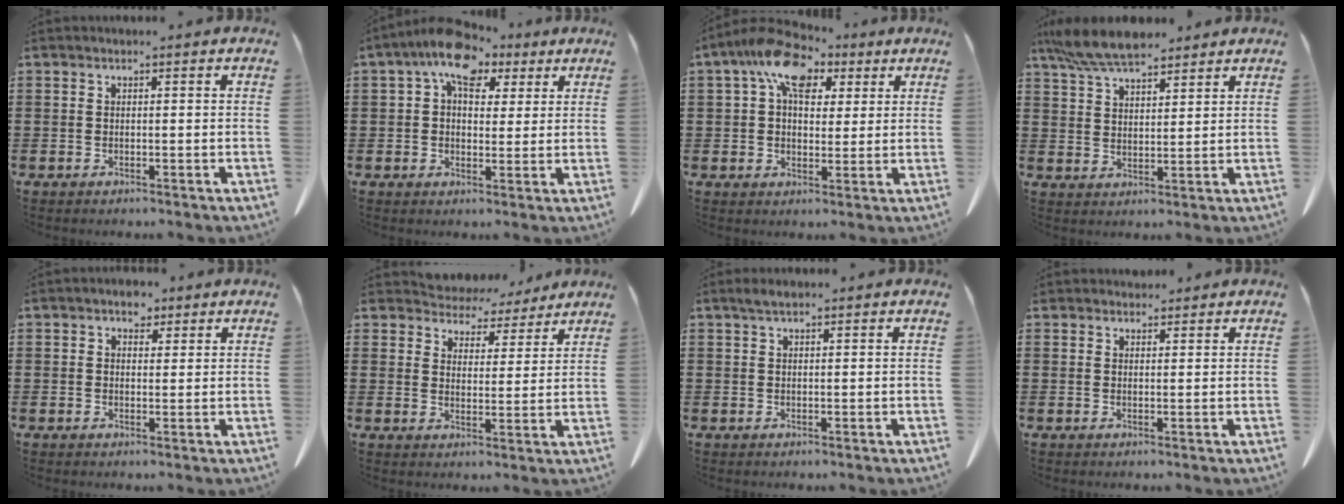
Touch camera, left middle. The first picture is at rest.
{"total": 7.8, "force": [4.6, 4.6, 4.2], "torque": [-0.089, -0.002, 0.081]}
{"total": 9.3, "force": [5.0, 5.8, 5.4], "torque": [-0.103, -0.002, 0.087]}
{"total": 7.6, "force": [6.6, 1.9, 3.3], "torque": [-0.085, -0.013, 0.124]}
{"total": 2.3, "force": [1.8, 1.4, 0.5], "torque": [-0.006, 0.005, 0.031]}
{"total": 5.0, "force": [4.8, 1.4, 0.2], "torque": [-0.032, -0.032, 0.084]}
{"total": 1.3, "force": [1.0, 0.2, 0.8], "torque": [-0.019, -0.001, 0.019]}
{"total": 1.7, "force": [1.6, 0.6, 0.1], "torque": [-0.008, 0.003, 0.032]}